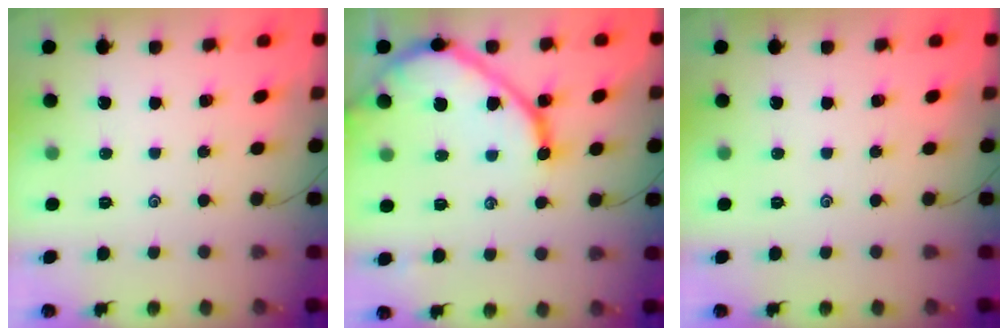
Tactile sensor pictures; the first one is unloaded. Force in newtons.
{"total": 14.0, "press": 13.9, "slide": 1.2}
{"total": 0.0}